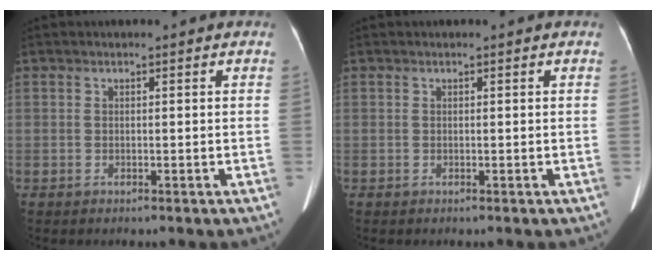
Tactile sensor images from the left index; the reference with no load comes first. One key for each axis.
{"total": 0.0}